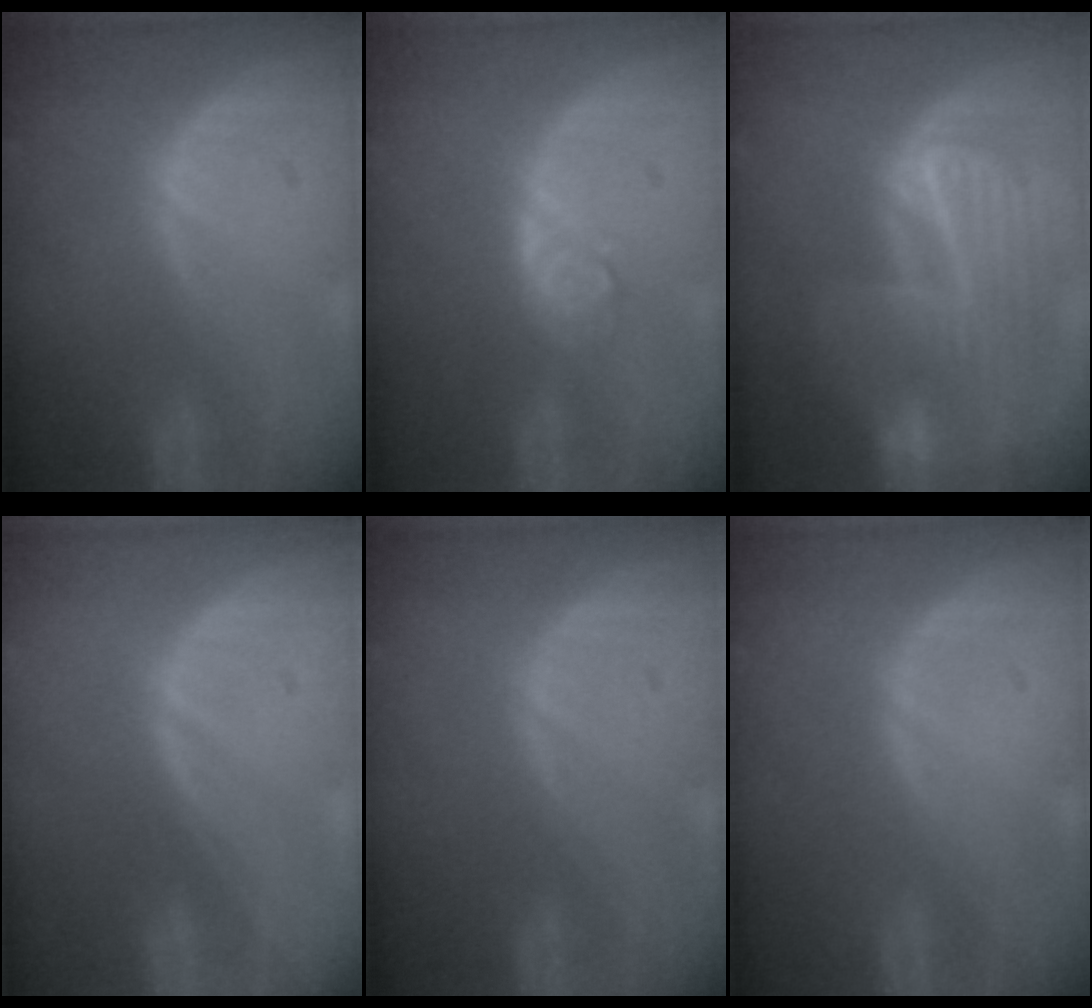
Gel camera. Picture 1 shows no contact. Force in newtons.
{"total": 4.0, "press": 3.6, "slide": 1.6}
{"total": 10.1, "press": 8.8, "slide": 5.0}
{"total": 0.0}
{"total": 0.0}
{"total": 0.0}